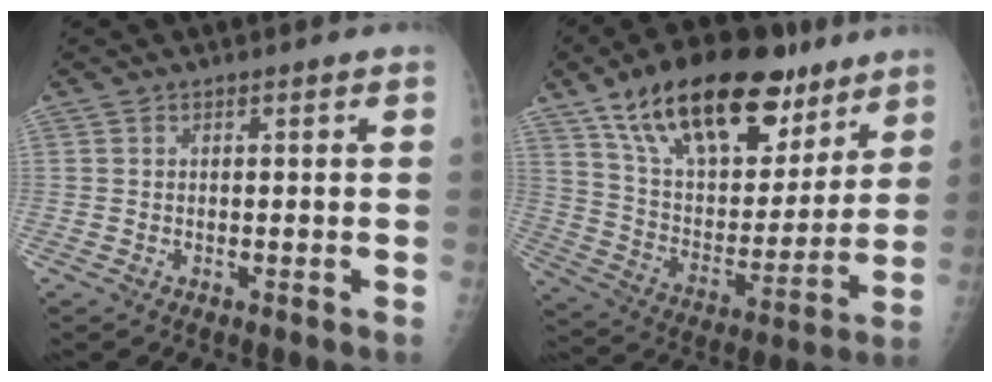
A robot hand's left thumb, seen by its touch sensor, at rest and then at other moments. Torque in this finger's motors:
{"motor_torque": [0.62, 0.63, 1.33, -1.44, 0.33]}